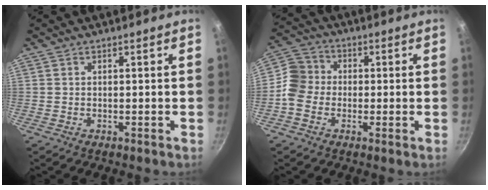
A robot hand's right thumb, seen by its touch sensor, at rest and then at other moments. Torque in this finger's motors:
{"motor_torque": [1.68, 1.34, 0.35, -0.38, 0.09]}